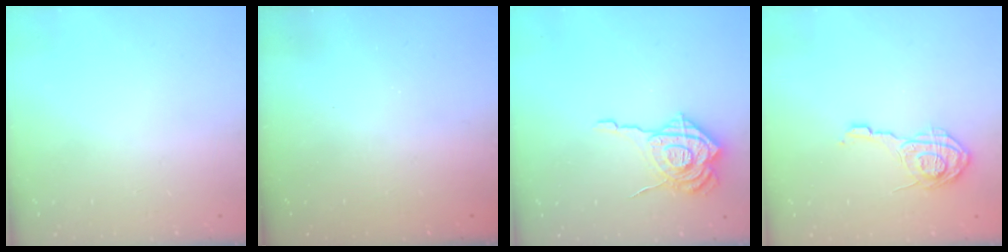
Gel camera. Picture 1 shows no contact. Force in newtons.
{"total": 2.5, "press": 2.4, "slide": 0.7}
{"total": 16.2, "press": 16.1, "slide": 1.7}
{"total": 12.7, "press": 12.7, "slide": 1.0}